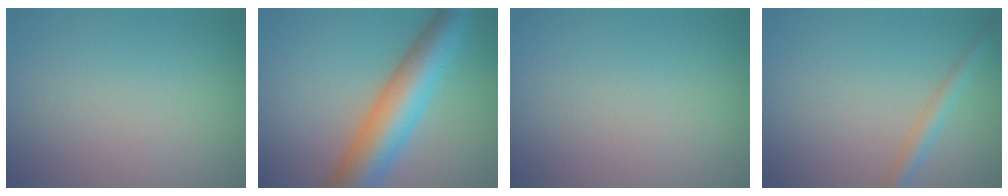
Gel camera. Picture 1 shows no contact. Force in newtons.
{"total": 8.6, "press": 8.6, "slide": 0.2}
{"total": 0.0}
{"total": 1.9, "press": 1.9, "slide": 0.0}